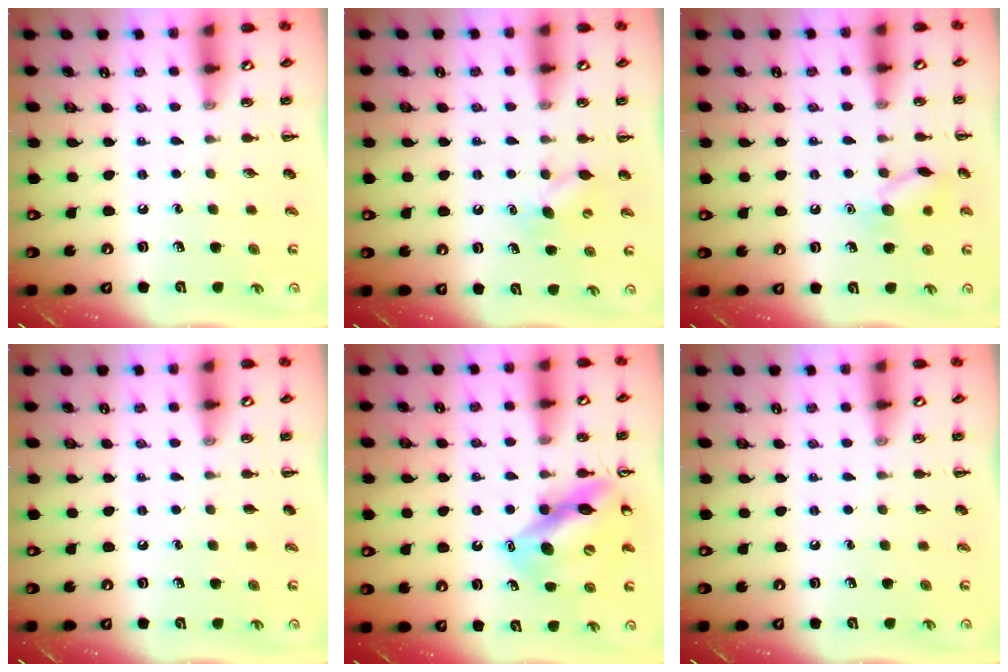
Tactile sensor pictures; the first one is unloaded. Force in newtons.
{"total": 5.1, "press": 4.8, "slide": 1.5}
{"total": 9.9, "press": 9.9, "slide": 0.8}
{"total": 0.0}
{"total": 13.1, "press": 12.6, "slide": 3.6}
{"total": 0.0}